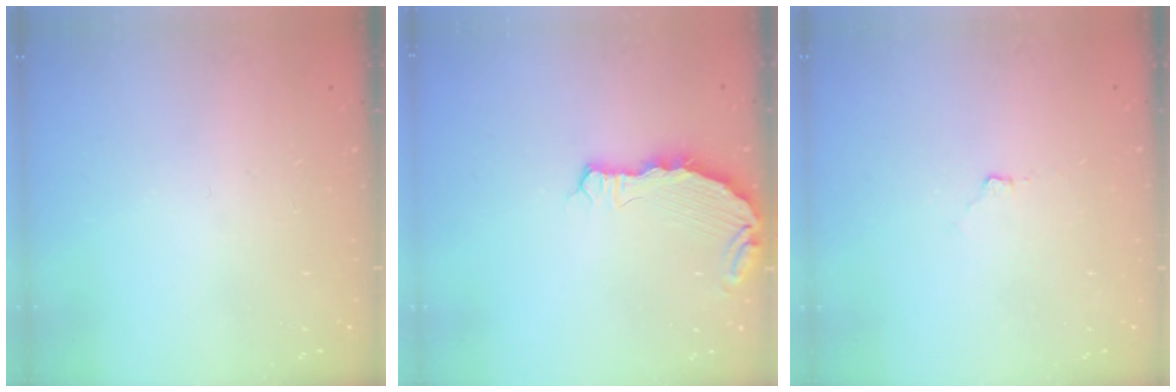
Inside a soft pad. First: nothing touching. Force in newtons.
{"total": 7.0, "press": 5.4, "slide": 4.5}
{"total": 2.9, "press": 2.8, "slide": 0.4}